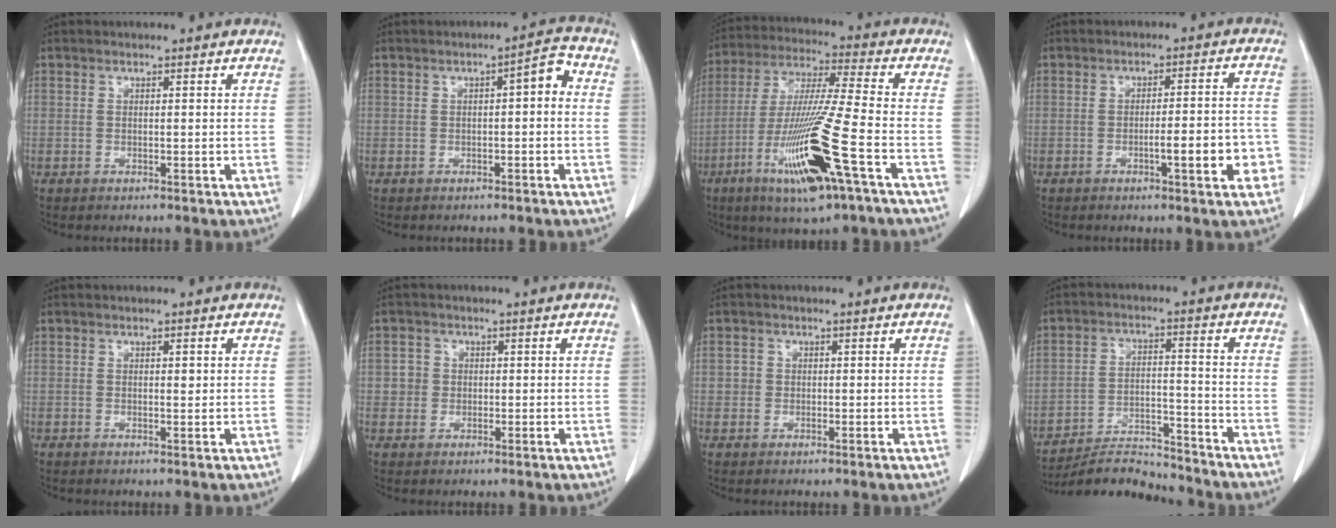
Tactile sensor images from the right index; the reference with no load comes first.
{"total": 3.6, "force": [0.1, 1.0, 3.5], "torque": [-0.045, 0.019, -0.002]}
{"total": 17.8, "force": [-7.3, 0.0, 16.3], "torque": [-0.346, -0.037, -0.137]}
{"total": 7.5, "force": [-2.8, 1.2, 6.9], "torque": [-0.086, 0.015, -0.032]}
{"total": 0.8, "force": [0.2, 0.3, 0.7], "torque": [-0.011, 0.000, 0.003]}
{"total": 2.4, "force": [0.2, 2.4, 0.3], "torque": [0.003, 0.007, 0.003]}
{"total": 1.4, "force": [0.1, 1.4, 0.2], "torque": [0.004, 0.004, -0.001]}
{"total": 9.8, "force": [-9.7, 1.1, 0.7], "torque": [-0.008, 0.013, -0.168]}